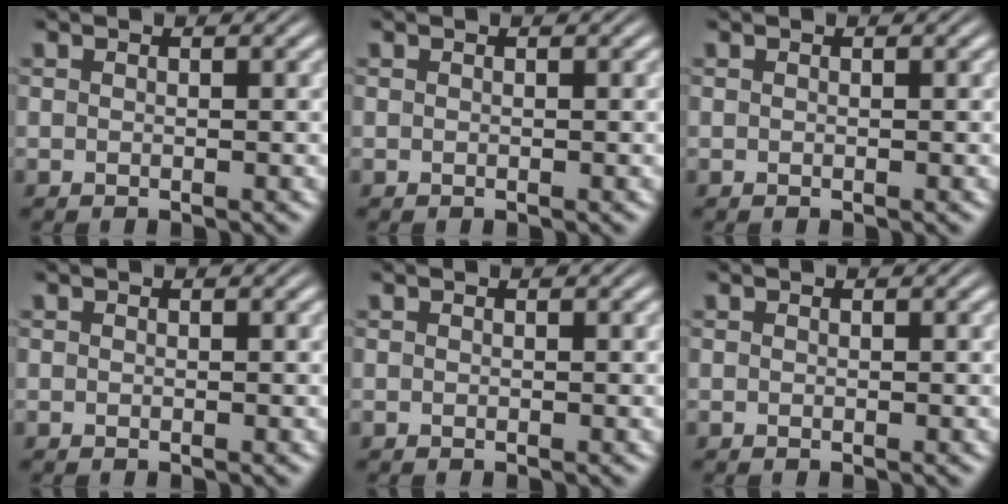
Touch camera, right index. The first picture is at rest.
{"total": 0.0}
{"total": 0.0}
{"total": 0.0}
{"total": 0.0}
{"total": 0.0}